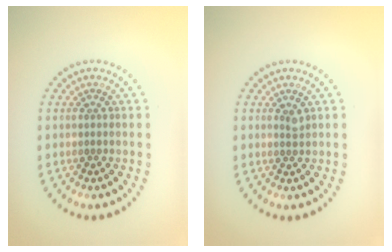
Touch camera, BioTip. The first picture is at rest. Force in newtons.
{"total": 0.8, "press": 0.6, "slide": 0.6}